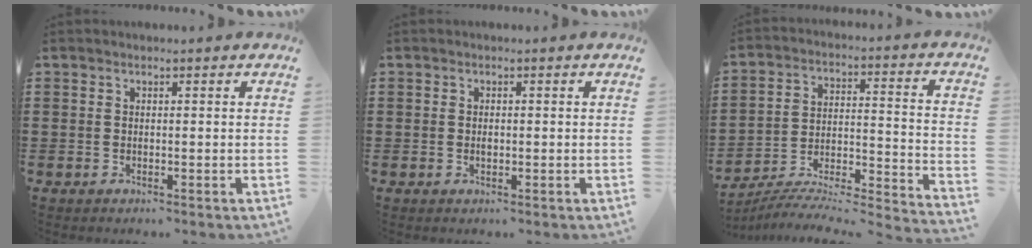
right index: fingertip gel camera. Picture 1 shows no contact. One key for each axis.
{"total": 0.9, "fx": 0.0, "fy": 0.5, "fz": 0.8, "tx": -0.016, "ty": 0.001, "tz": 0.000}
{"total": 5.1, "fx": -4.6, "fy": 0.5, "fz": 2.0, "tx": -0.032, "ty": -0.013, "tz": -0.095}